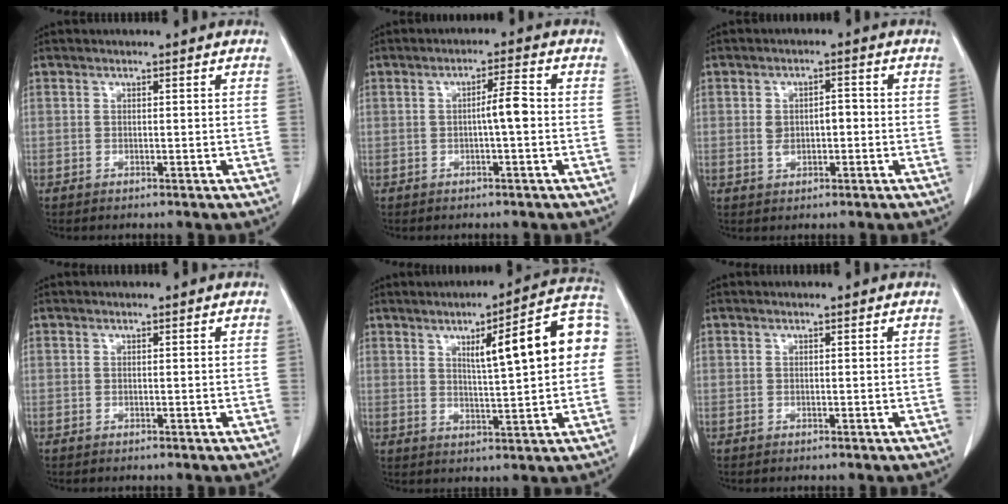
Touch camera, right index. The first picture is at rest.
{"total": 3.6, "force": [-0.4, 0.2, 3.5], "torque": [-0.055, 0.004, -0.007]}
{"total": 4.0, "force": [-0.3, 2.3, 3.2], "torque": [-0.059, 0.014, 0.002]}
{"total": 0.0}
{"total": 13.7, "force": [2.9, 1.7, 13.3], "torque": [-0.178, 0.030, 0.037]}
{"total": 0.0}